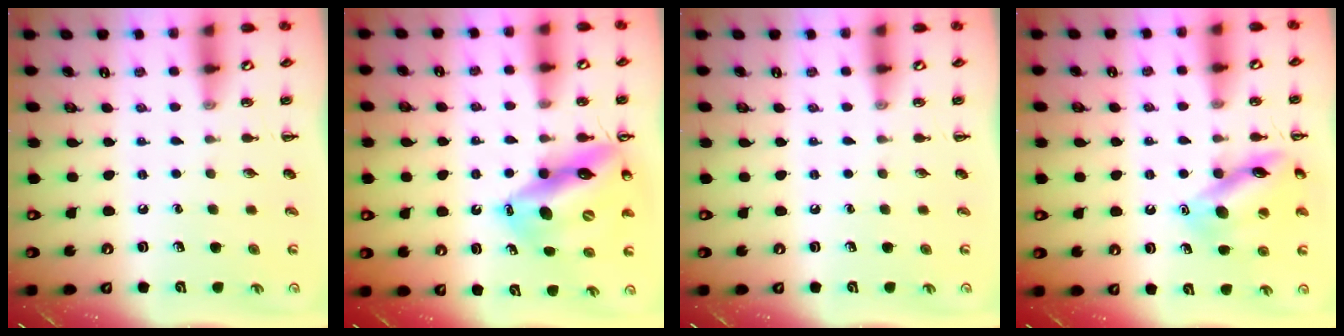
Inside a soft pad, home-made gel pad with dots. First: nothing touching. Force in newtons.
{"total": 16.1, "press": 15.4, "slide": 4.5}
{"total": 0.0}
{"total": 12.8, "press": 12.8, "slide": 0.8}